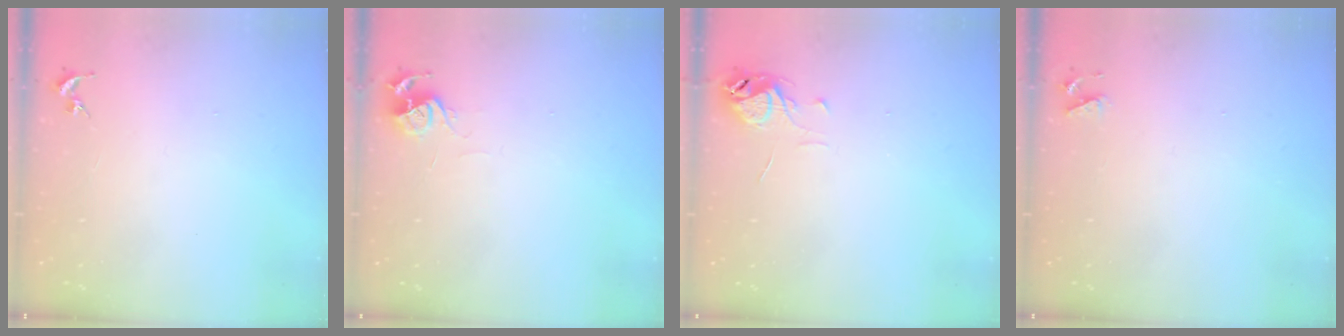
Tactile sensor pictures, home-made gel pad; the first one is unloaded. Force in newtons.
{"total": 6.0, "press": 6.0, "slide": 0.6}
{"total": 6.4, "press": 6.4, "slide": 0.5}
{"total": 4.1, "press": 4.0, "slide": 0.7}